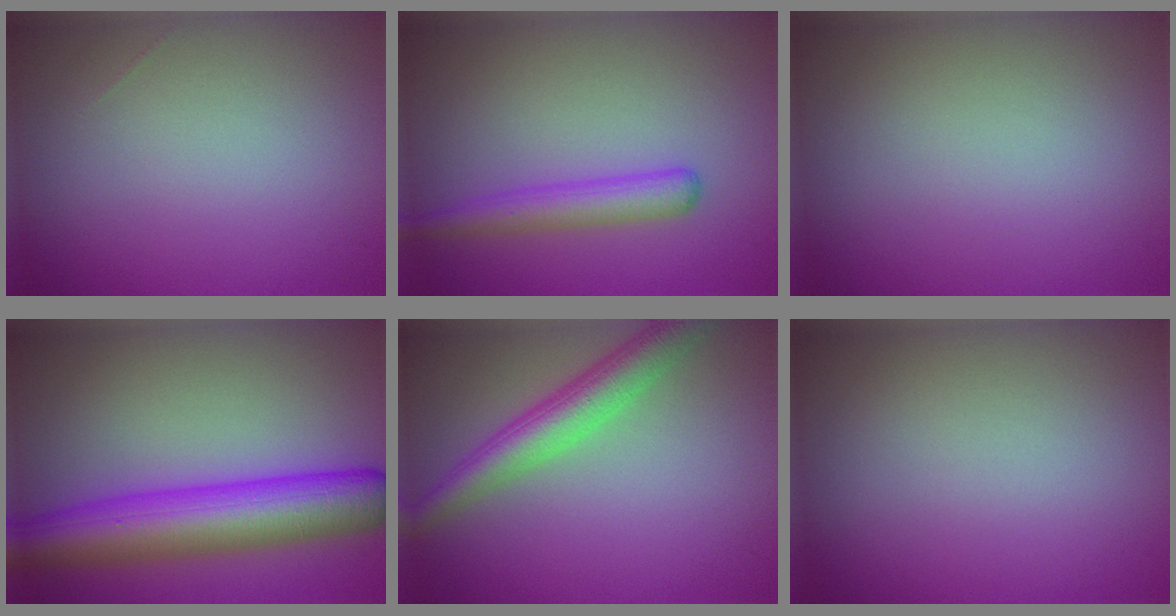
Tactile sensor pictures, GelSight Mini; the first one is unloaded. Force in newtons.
{"total": 2.8, "press": 2.8, "slide": 0.1}
{"total": 0.0}
{"total": 8.8, "press": 8.8, "slide": 0.3}
{"total": 4.8, "press": 4.8, "slide": 0.2}
{"total": 0.0}